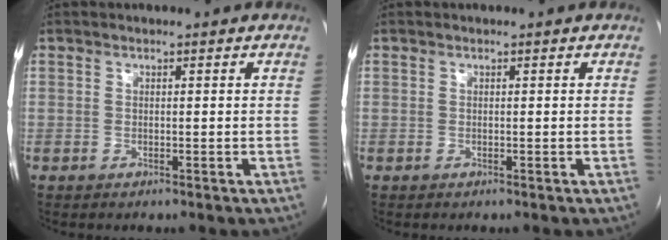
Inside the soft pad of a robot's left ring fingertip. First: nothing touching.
{"total": 0.0}